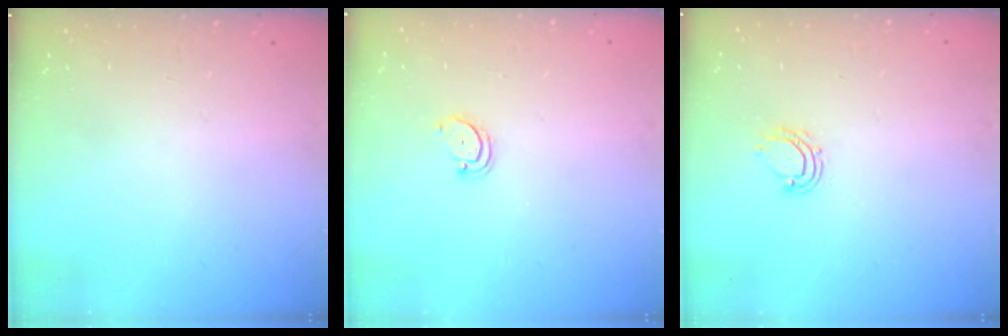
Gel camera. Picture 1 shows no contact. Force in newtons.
{"total": 2.7, "press": 2.7, "slide": 0.3}
{"total": 6.0, "press": 5.9, "slide": 1.0}